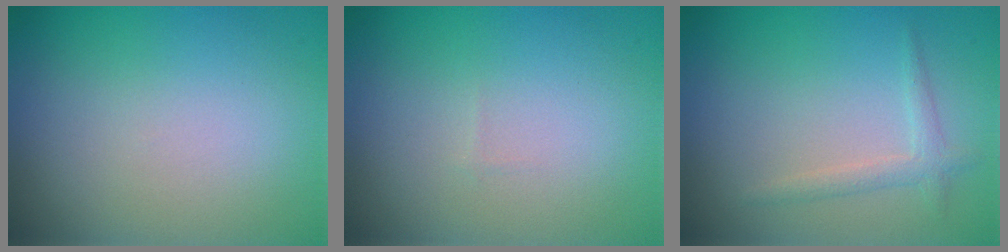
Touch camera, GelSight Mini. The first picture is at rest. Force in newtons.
{"total": 0.0}
{"total": 1.5, "press": 1.5, "slide": 0.0}